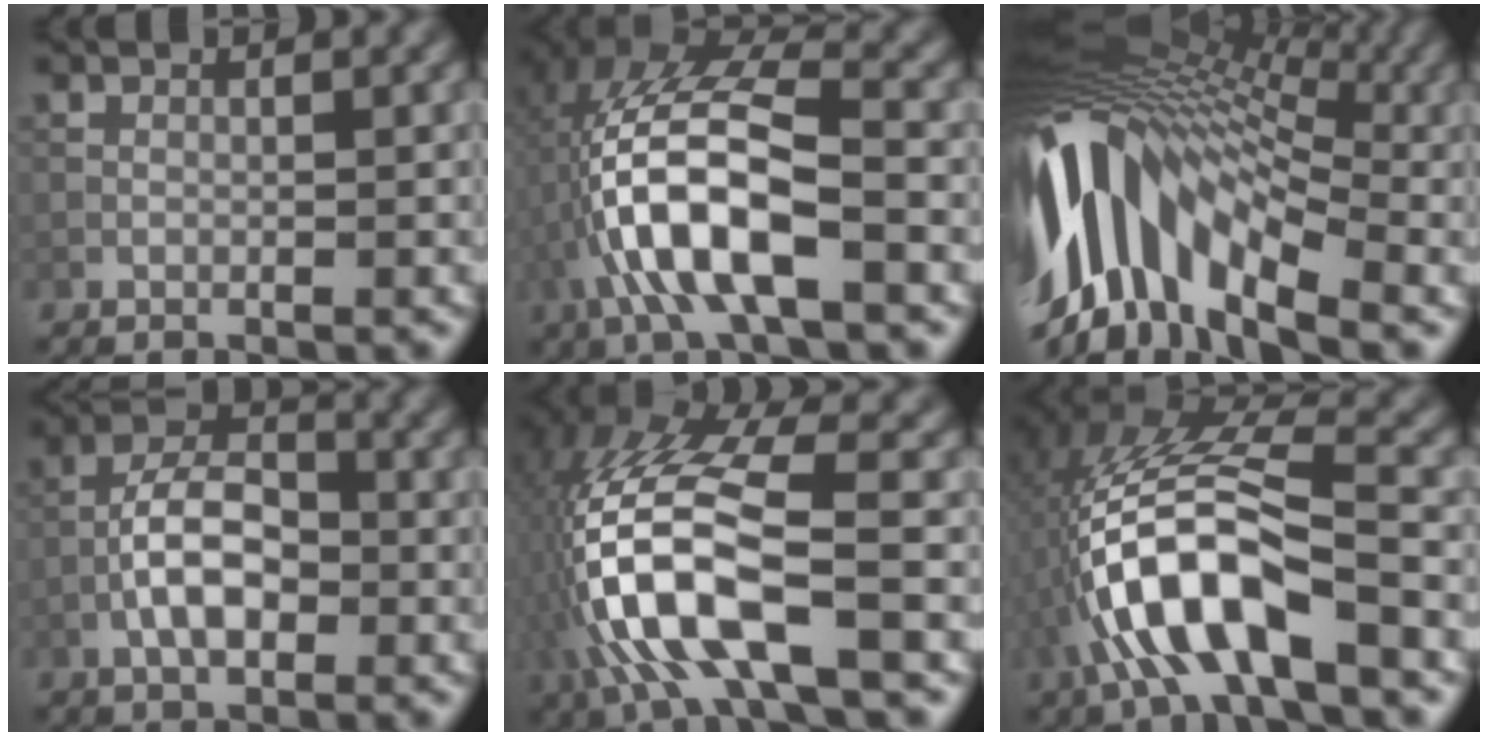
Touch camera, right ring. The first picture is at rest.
{"total": 11.0, "force": [-2.7, 4.2, 9.8], "torque": [-0.204, 0.012, -0.051]}
{"total": 14.3, "force": [-2.3, 8.0, 11.6], "torque": [-0.224, 0.027, -0.041]}
{"total": 5.3, "force": [-1.6, 2.6, 4.4], "torque": [-0.075, 0.012, -0.032]}
{"total": 12.4, "force": [-3.5, 4.9, 10.9], "torque": [-0.244, 0.004, -0.061]}
{"total": 10.4, "force": [-3.7, 3.5, 9.1], "torque": [-0.192, 0.012, -0.066]}